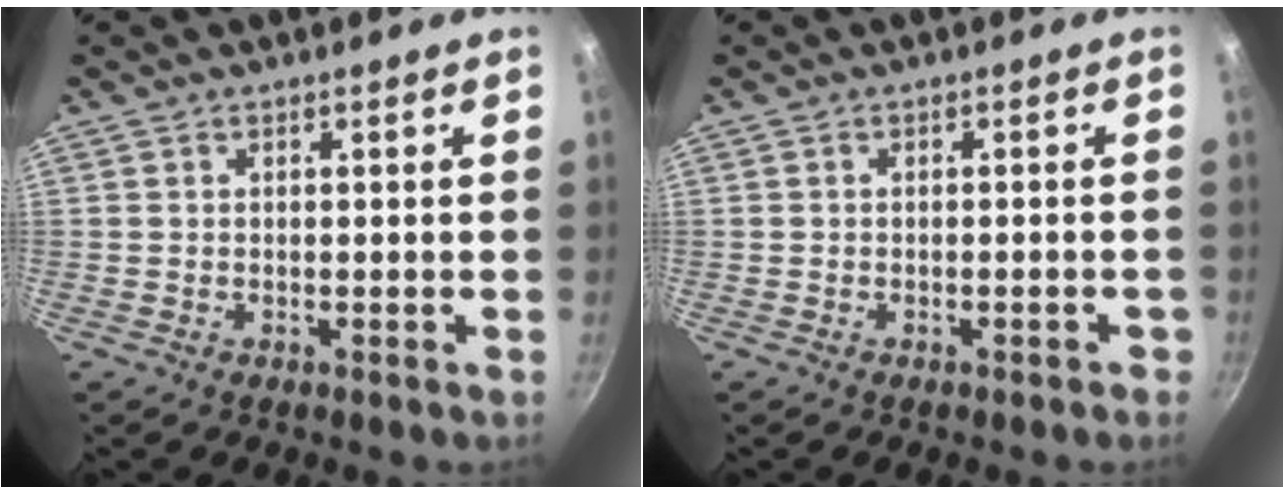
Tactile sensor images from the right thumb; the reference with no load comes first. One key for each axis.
{"total": 1.7, "fx": -1.0, "fy": 0.6, "fz": 1.2, "tx": -0.009, "ty": 0.011, "tz": -0.009}